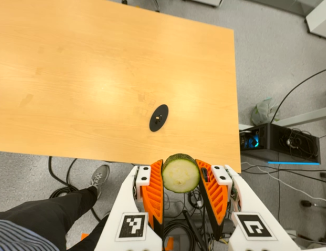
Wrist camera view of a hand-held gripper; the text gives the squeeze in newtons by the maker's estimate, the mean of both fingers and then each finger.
{"total": 11.4, "left": 10.8, "right": 12.1}